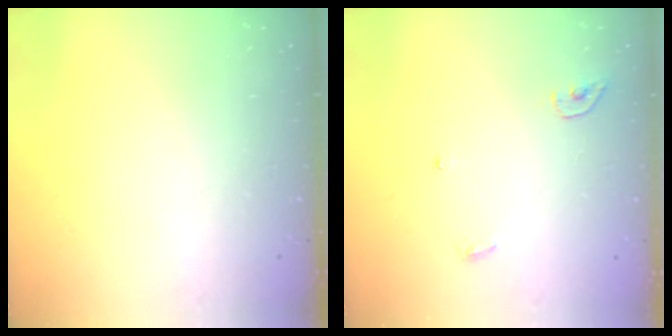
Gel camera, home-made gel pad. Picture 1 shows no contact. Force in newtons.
{"total": 3.4, "press": 3.4, "slide": 0.3}